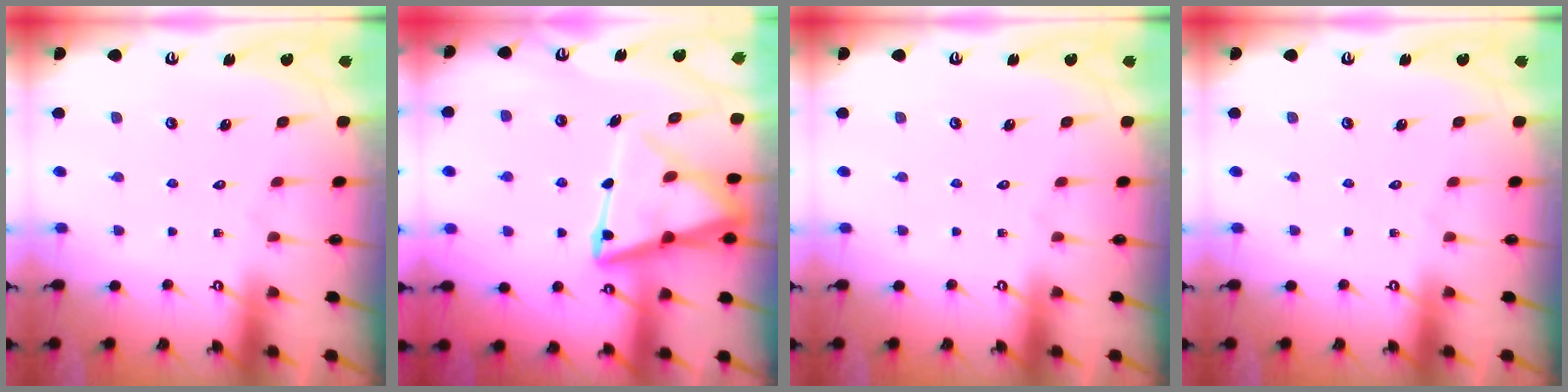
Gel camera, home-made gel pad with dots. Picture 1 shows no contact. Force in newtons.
{"total": 15.9, "press": 15.8, "slide": 1.7}
{"total": 0.0}
{"total": 0.0}